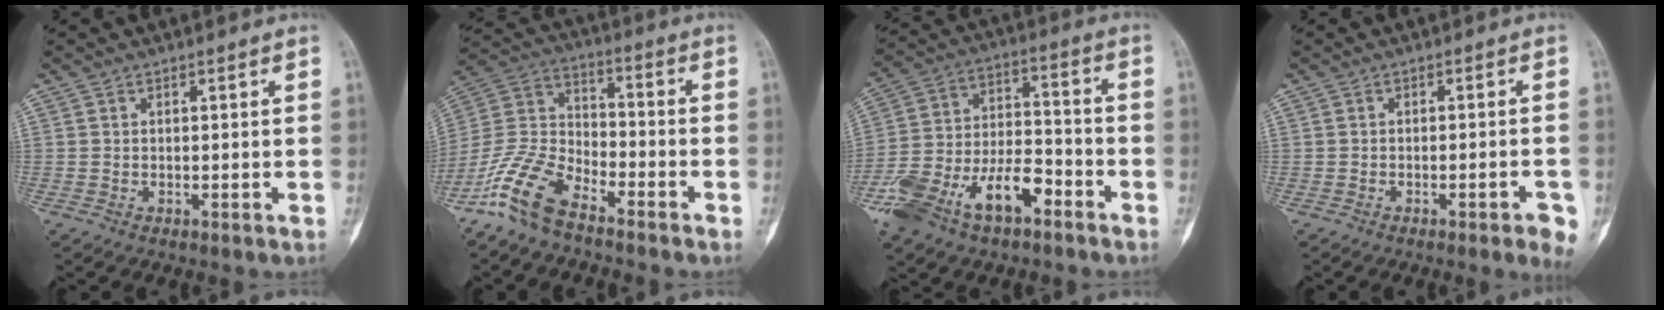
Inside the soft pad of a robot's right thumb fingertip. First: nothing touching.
{"total": 12.7, "force": [-9.1, 5.4, 7.0], "torque": [-0.149, 0.053, -0.188]}
{"total": 17.3, "force": [-9.5, 8.4, 11.8], "torque": [-0.218, 0.060, -0.174]}
{"total": 4.7, "force": [-2.4, 0.9, 4.0], "torque": [-0.050, 0.007, -0.026]}